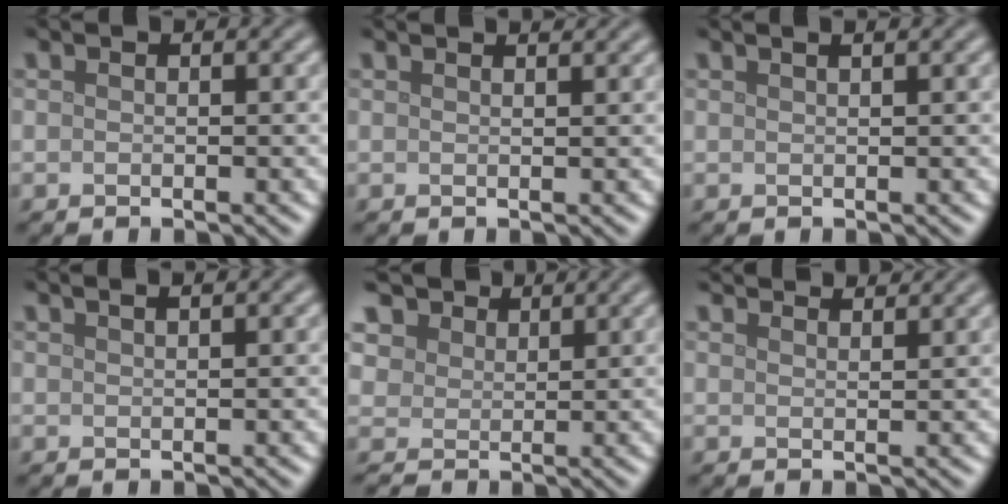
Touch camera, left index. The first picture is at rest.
{"total": 2.0, "force": [1.7, 0.5, 0.8], "torque": [-0.002, 0.003, 0.006]}
{"total": 1.9, "force": [1.2, 0.8, 1.2], "torque": [-0.001, 0.000, -0.005]}
{"total": 2.8, "force": [1.8, 1.2, 1.8], "torque": [-0.004, 0.014, -0.008]}
{"total": 5.3, "force": [3.8, 3.4, 1.4], "torque": [-0.055, -0.011, 0.071]}
{"total": 4.0, "force": [3.8, 0.7, 1.3], "torque": [-0.009, 0.008, 0.036]}